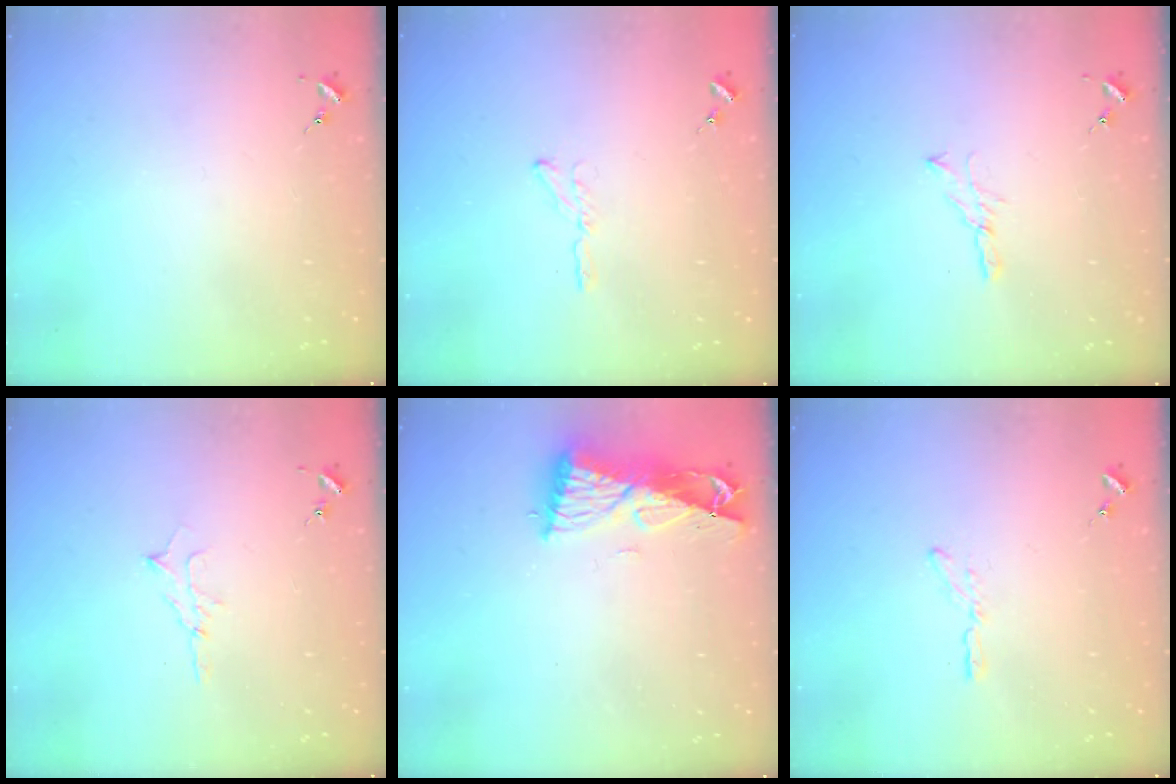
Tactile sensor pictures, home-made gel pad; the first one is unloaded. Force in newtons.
{"total": 4.1, "press": 4.1, "slide": 0.5}
{"total": 5.1, "press": 5.1, "slide": 0.1}
{"total": 5.2, "press": 5.1, "slide": 0.6}
{"total": 10.1, "press": 10.0, "slide": 1.4}
{"total": 3.1, "press": 3.1, "slide": 0.3}